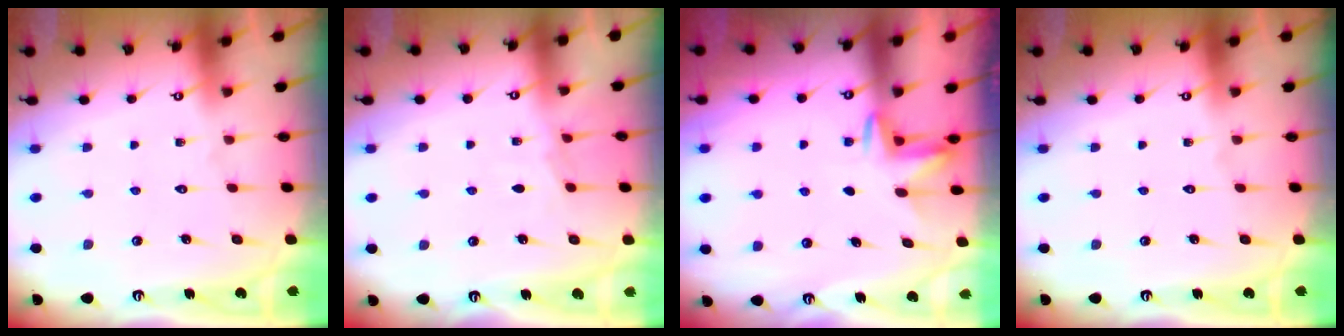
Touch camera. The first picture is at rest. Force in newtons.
{"total": 4.4, "press": 4.3, "slide": 0.6}
{"total": 2.6, "press": 2.6, "slide": 0.4}
{"total": 0.0}